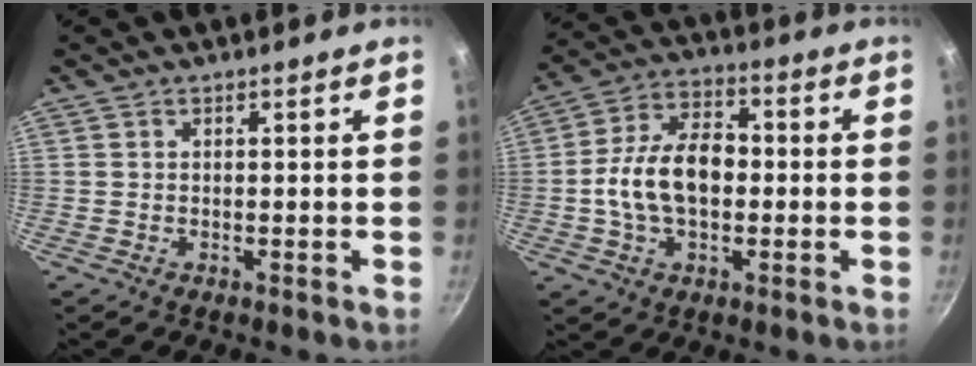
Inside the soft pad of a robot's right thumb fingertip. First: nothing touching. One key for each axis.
{"total": 13.4, "fx": -1.0, "fy": 8.5, "fz": 10.3, "tx": -0.158, "ty": 0.032, "tz": -0.030}